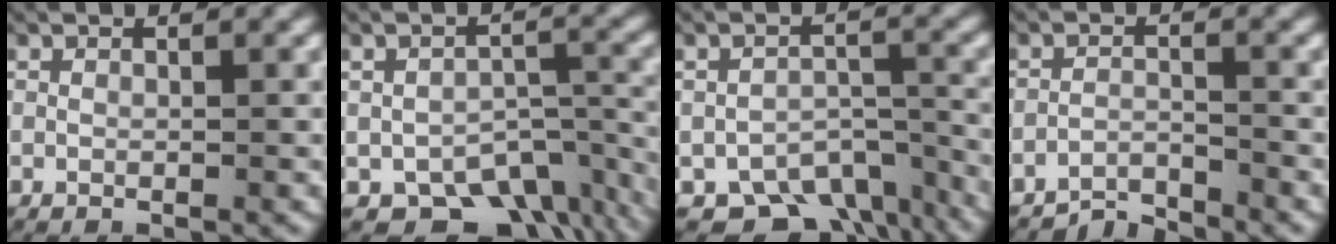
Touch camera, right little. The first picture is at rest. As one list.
[{"total": 8.0, "force": [-5.8, 4.4, 3.4], "torque": [-0.031, -0.013, -0.090]}, {"total": 7.7, "force": [-5.7, 4.1, 3.2], "torque": [-0.034, -0.012, -0.091]}, {"total": 3.2, "force": [-3.1, 0.6, 0.2], "torque": [-0.004, -0.005, -0.060]}]